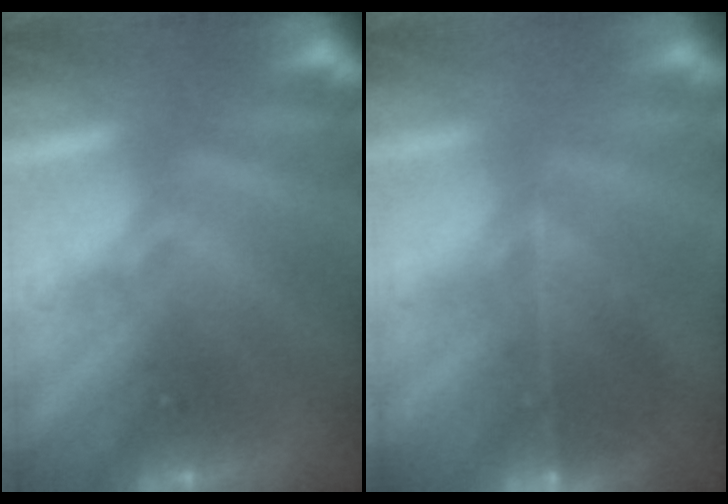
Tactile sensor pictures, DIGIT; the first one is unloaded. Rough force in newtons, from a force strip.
{"total": 7.1}